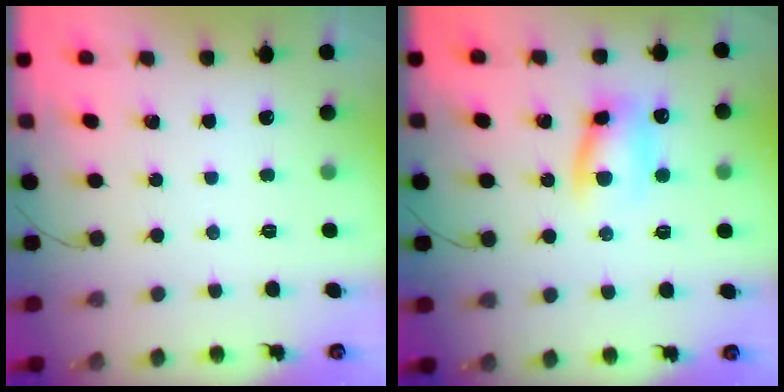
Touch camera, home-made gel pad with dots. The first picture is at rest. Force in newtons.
{"total": 9.4, "press": 9.4, "slide": 1.3}